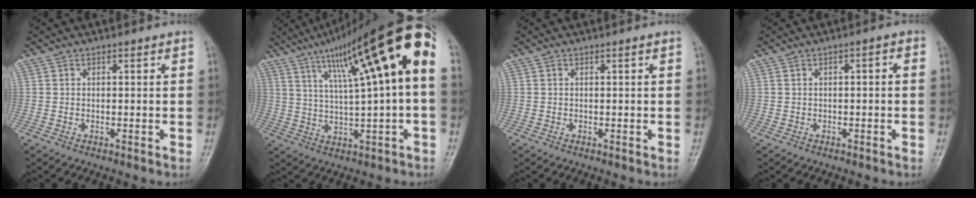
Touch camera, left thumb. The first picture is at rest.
{"total": 20.1, "force": [5.9, 3.5, 18.9], "torque": [-0.289, 0.026, 0.088]}
{"total": 0.0}
{"total": 1.3, "force": [-0.2, 0.5, 1.1], "torque": [-0.016, 0.014, -0.005]}